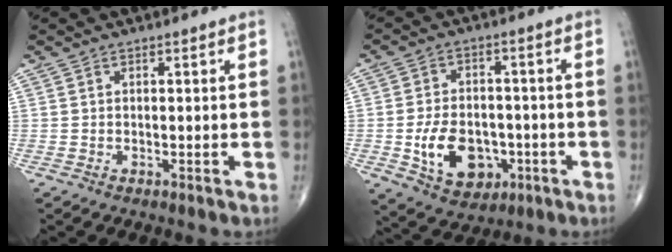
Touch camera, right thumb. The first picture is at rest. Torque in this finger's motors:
{"motor_torque": [-0.30, 0.80, 0.99, -0.20, 0.06]}